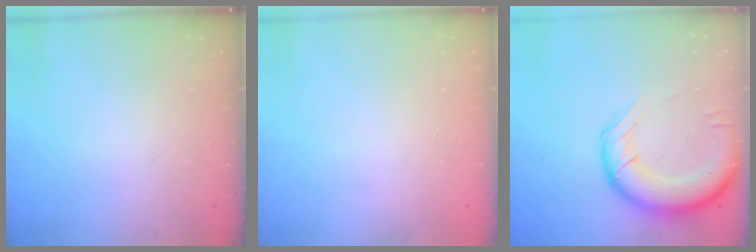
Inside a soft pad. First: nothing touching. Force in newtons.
{"total": 0.0}
{"total": 15.7, "press": 15.3, "slide": 3.6}